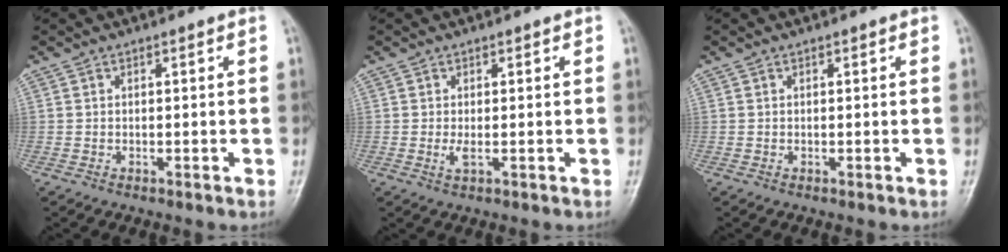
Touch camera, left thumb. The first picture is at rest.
{"total": 1.6, "force": [0.1, 0.7, 1.5], "torque": [-0.029, -0.004, 0.003]}
{"total": 0.0}